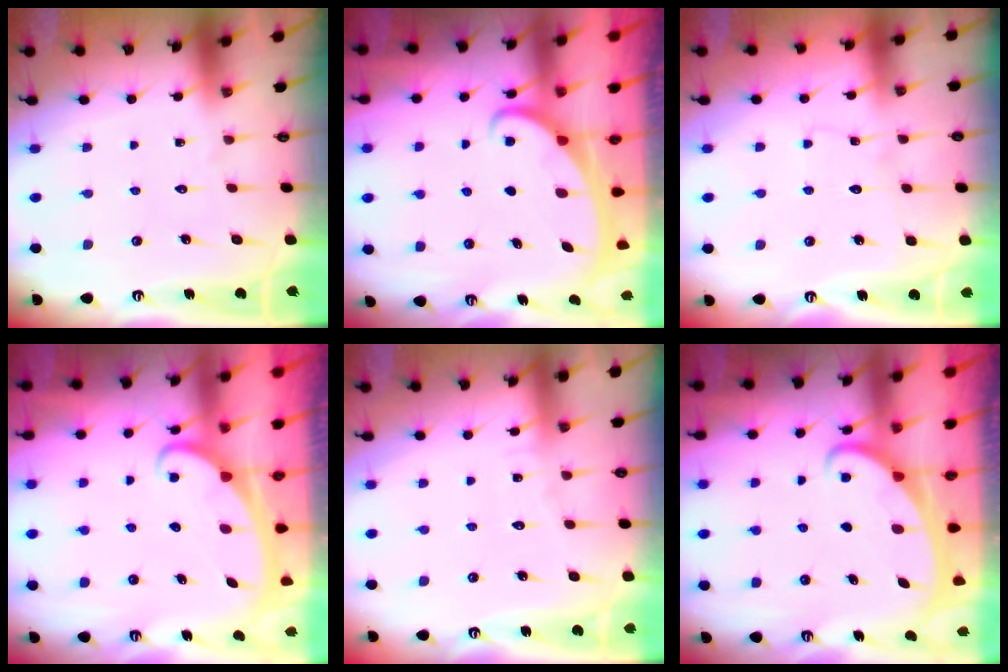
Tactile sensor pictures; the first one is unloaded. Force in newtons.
{"total": 2.2, "press": 2.1, "slide": 0.3}
{"total": 5.0, "press": 4.9, "slide": 0.5}
{"total": 2.4, "press": 2.4, "slide": 0.3}
{"total": 2.6, "press": 2.6, "slide": 0.3}
{"total": 2.0, "press": 2.0, "slide": 0.4}